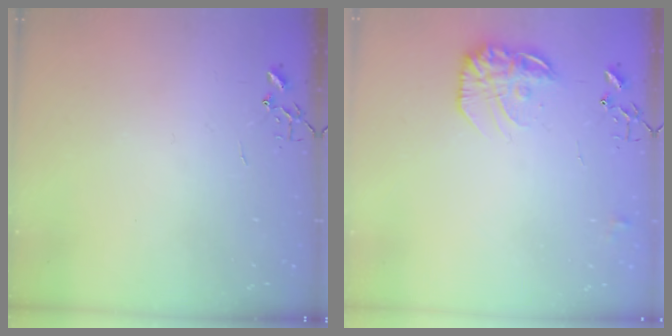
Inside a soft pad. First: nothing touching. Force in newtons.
{"total": 13.6, "press": 13.6, "slide": 0.7}